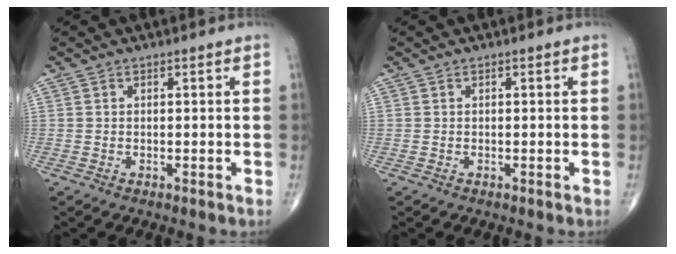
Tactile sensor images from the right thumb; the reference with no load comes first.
{"total": 0.0}